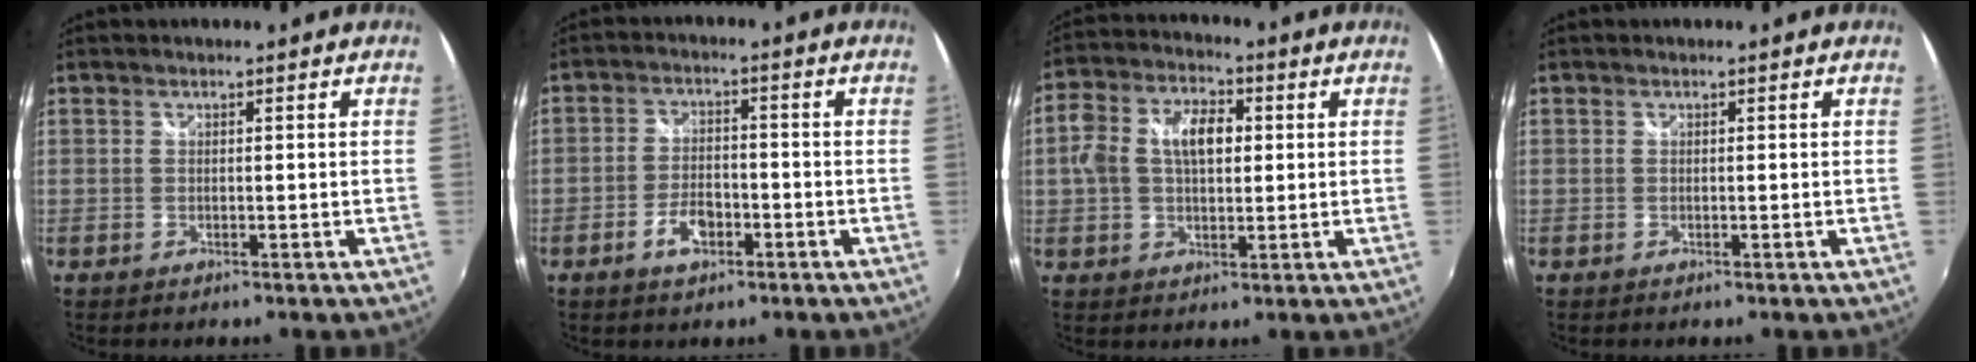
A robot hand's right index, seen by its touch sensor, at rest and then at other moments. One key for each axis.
{"total": 5.5, "fx": -2.8, "fy": 2.9, "fz": 3.7, "tx": -0.078, "ty": 0.006, "tz": -0.046}
{"total": 10.0, "fx": 1.3, "fy": 6.1, "fz": 7.8, "tx": -0.154, "ty": 0.029, "tz": 0.022}
{"total": 0.0}